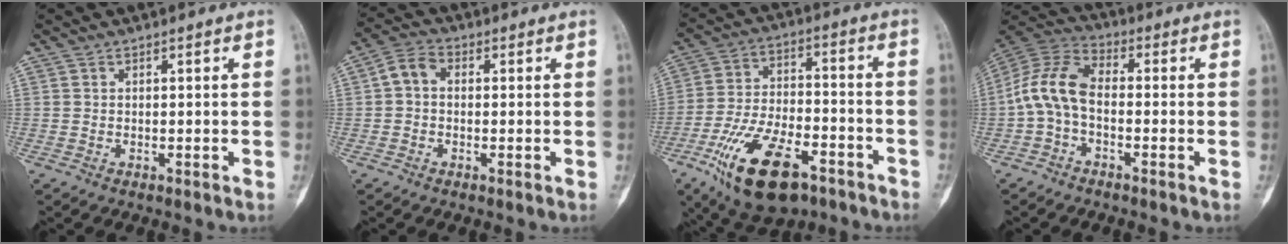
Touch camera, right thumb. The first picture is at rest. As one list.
[{"total": 4.5, "force": [0.2, 3.4, 3.0], "torque": [-0.050, 0.013, -0.008]}, {"total": 18.8, "force": [-10.1, 8.8, 13.2], "torque": [-0.241, 0.048, -0.166]}, {"total": 9.6, "force": [-1.6, 5.6, 7.7], "torque": [-0.156, 0.032, -0.046]}]